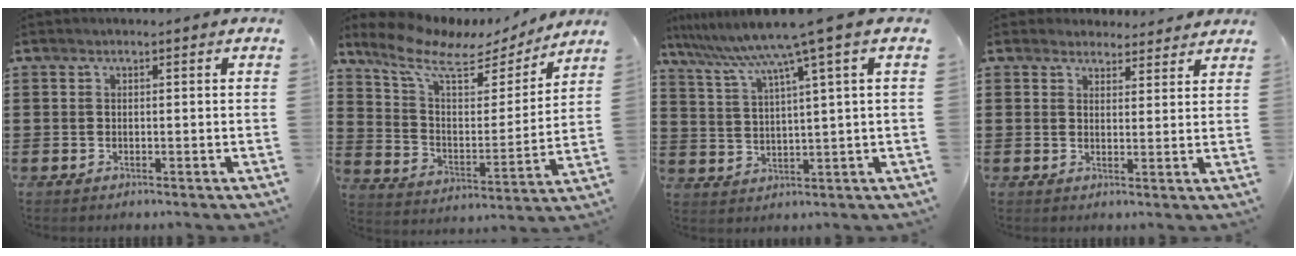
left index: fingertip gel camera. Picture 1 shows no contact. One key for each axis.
{"total": 9.2, "fx": 6.9, "fy": 3.2, "fz": 5.2, "tx": -0.134, "ty": -0.033, "tz": 0.116}
{"total": 7.8, "fx": 5.3, "fy": -1.0, "fz": 5.6, "tx": -0.128, "ty": -0.036, "tz": 0.085}
{"total": 3.4, "fx": 3.2, "fy": 1.3, "fz": 0.0, "tx": -0.003, "ty": -0.006, "tz": 0.059}